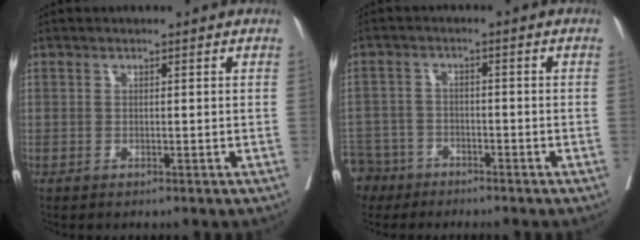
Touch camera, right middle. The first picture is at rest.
{"total": 8.3, "force": [-6.3, 5.3, 0.9], "torque": [-0.040, -0.008, -0.114]}